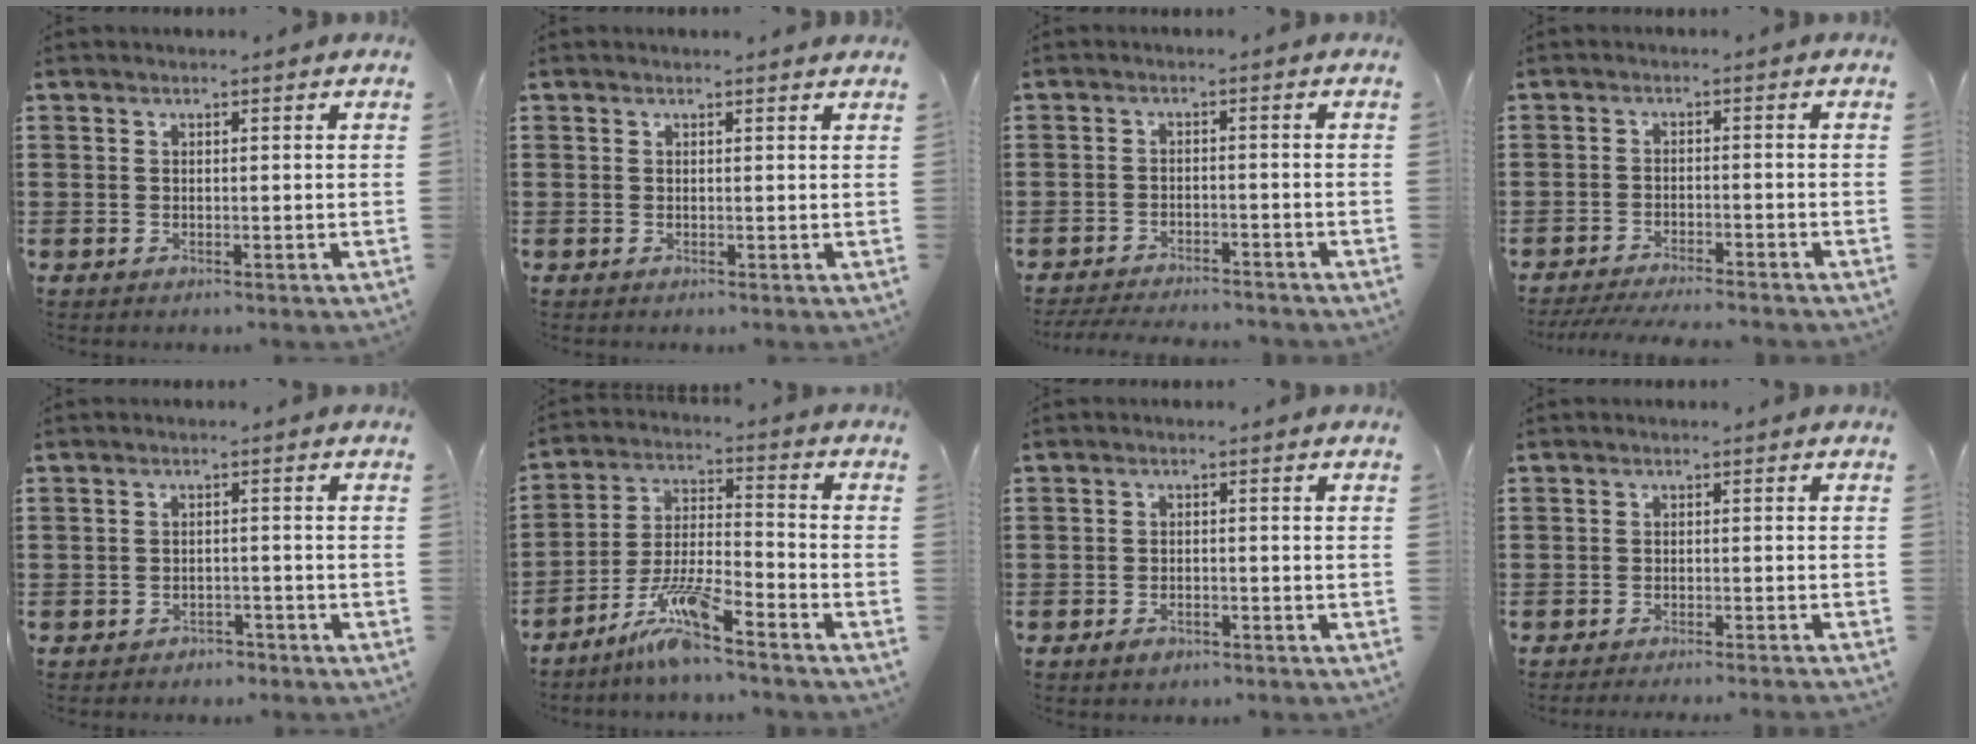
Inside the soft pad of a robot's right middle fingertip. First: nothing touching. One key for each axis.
{"total": 0.0}
{"total": 3.3, "fx": -3.2, "fy": 0.2, "fz": 0.5, "tx": -0.017, "ty": -0.001, "tz": -0.069}
{"total": 3.5, "fx": -3.4, "fy": -0.1, "fz": 0.9, "tx": -0.021, "ty": -0.005, "tz": -0.070}
{"total": 1.7, "fx": -1.6, "fy": 0.4, "fz": -0.2, "tx": -0.003, "ty": 0.003, "tz": -0.038}
{"total": 8.9, "fx": -7.1, "fy": 0.5, "fz": 5.3, "tx": -0.115, "ty": -0.006, "tz": -0.138}
{"total": 1.5, "fx": -1.1, "fy": 0.7, "fz": 0.8, "tx": -0.016, "ty": -0.001, "tz": -0.023}
{"total": 1.4, "fx": -1.3, "fy": -0.4, "fz": 0.4, "tx": -0.005, "ty": 0.002, "tz": -0.025}